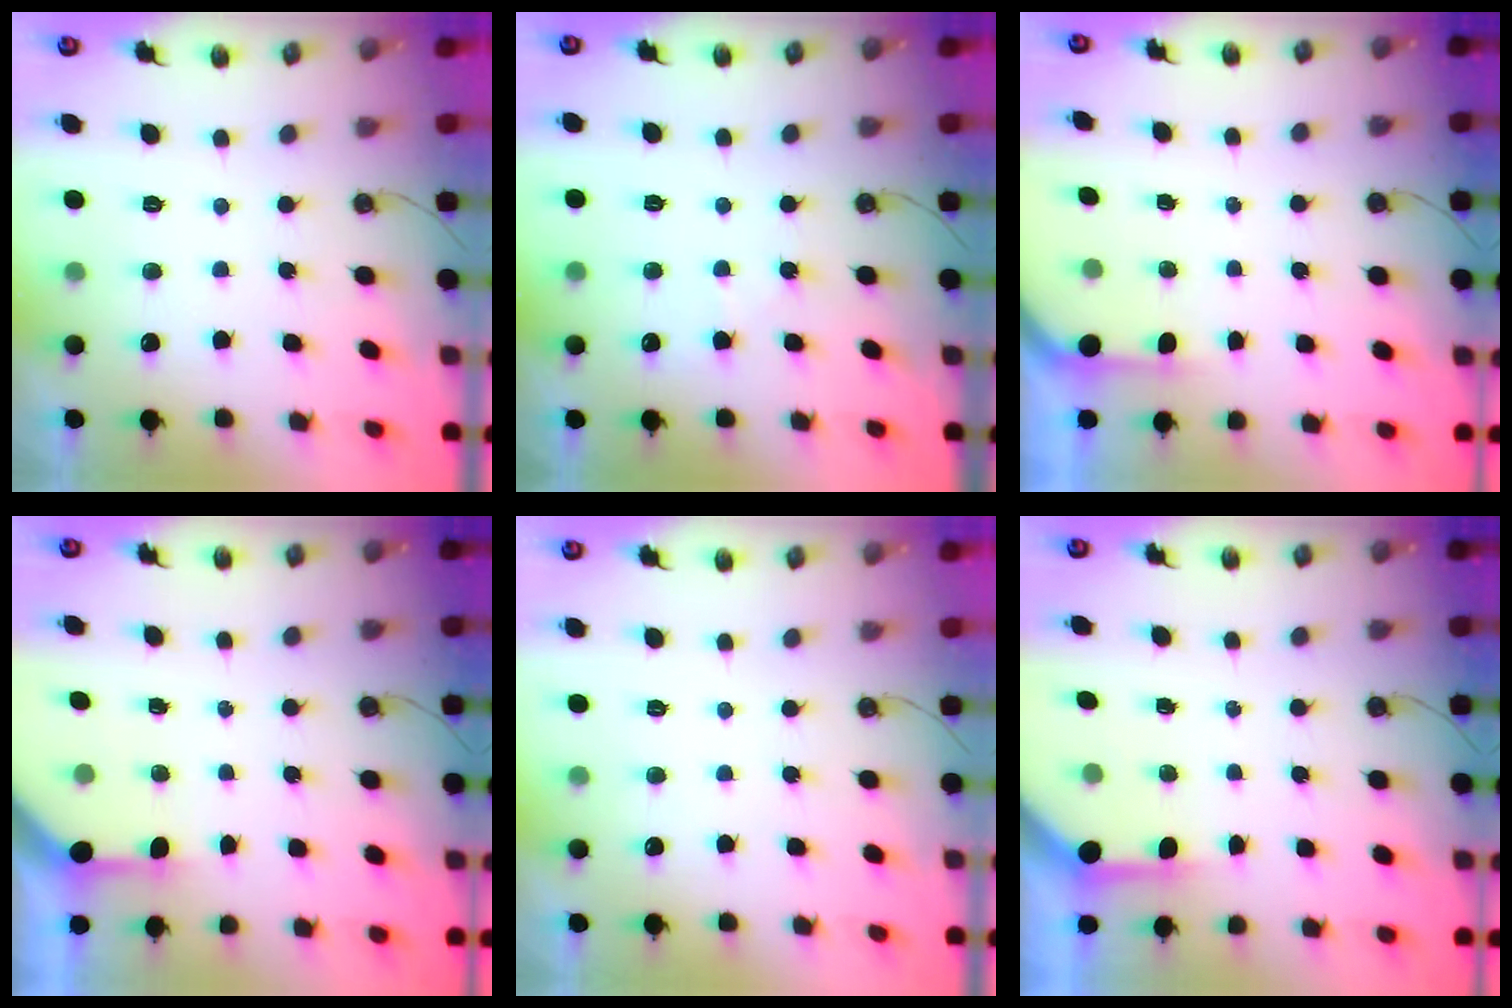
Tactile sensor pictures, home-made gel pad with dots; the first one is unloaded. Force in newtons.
{"total": 4.4, "press": 4.4, "slide": 0.7}
{"total": 1.4, "press": 1.4, "slide": 0.2}
{"total": 3.4, "press": 3.4, "slide": 0.4}
{"total": 0.0}
{"total": 3.5, "press": 3.5, "slide": 0.4}